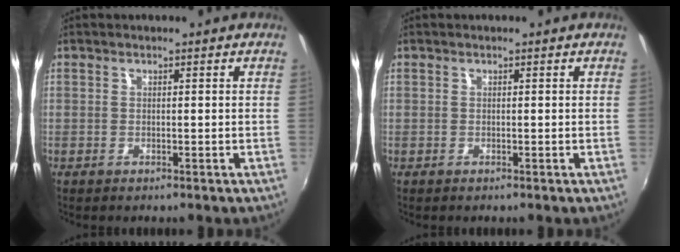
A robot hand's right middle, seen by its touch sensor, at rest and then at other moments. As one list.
[{"total": 0.0}]